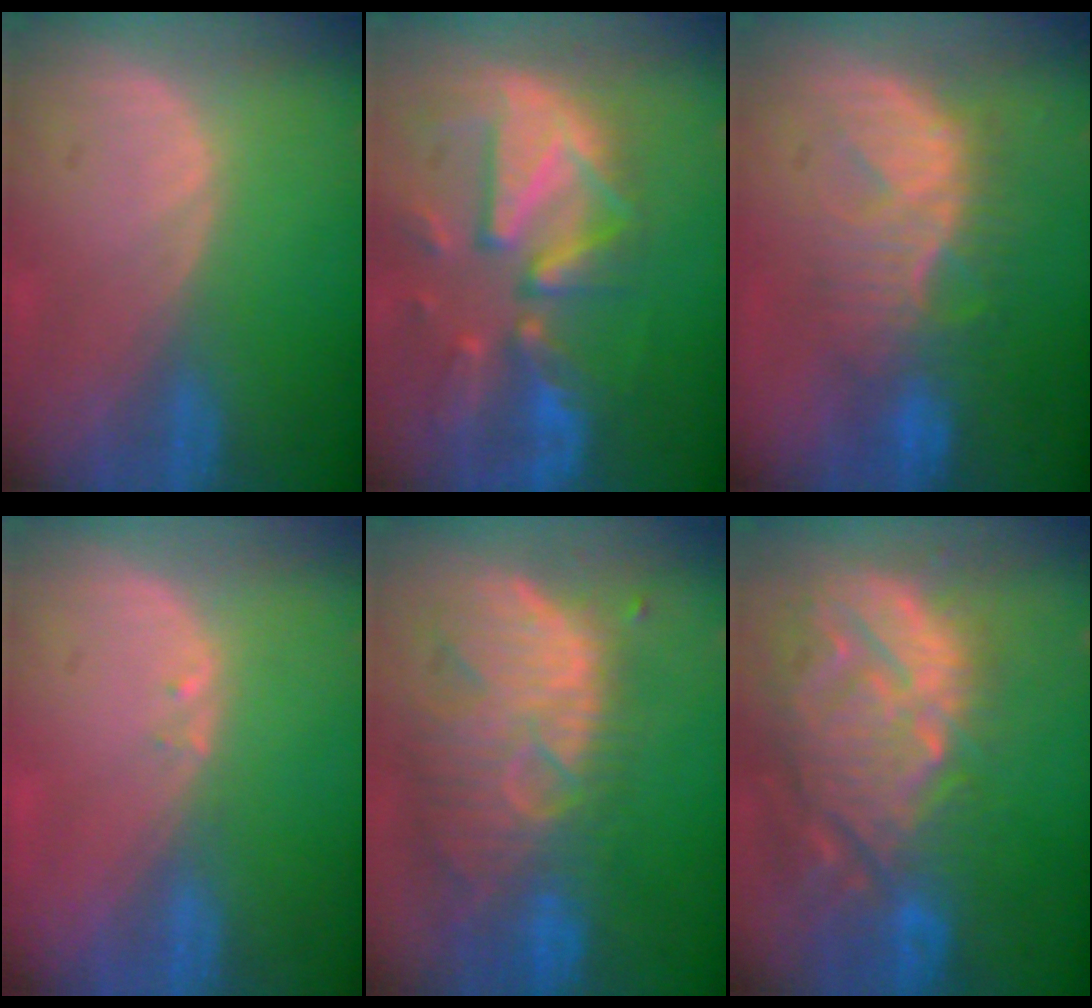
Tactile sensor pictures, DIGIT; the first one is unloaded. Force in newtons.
{"total": 12.3, "press": 10.6, "slide": 6.1}
{"total": 8.2, "press": 8.1, "slide": 1.5}
{"total": 0.6, "press": 0.6, "slide": 0.2}
{"total": 12.5, "press": 11.0, "slide": 6.0}
{"total": 14.5, "press": 12.4, "slide": 7.5}